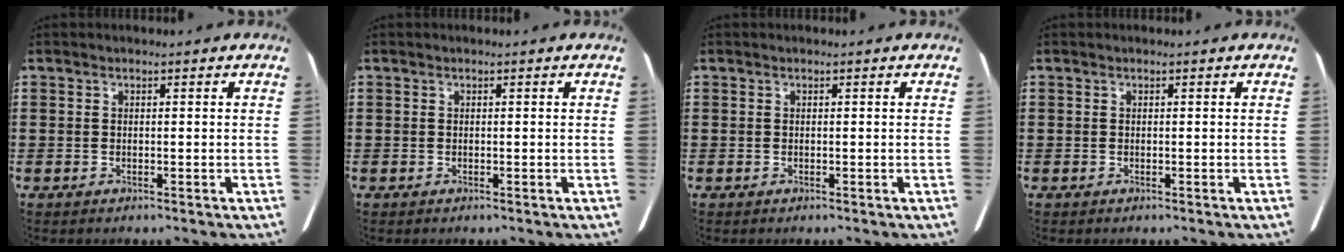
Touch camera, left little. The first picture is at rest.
{"total": 0.0}
{"total": 0.0}
{"total": 0.0}